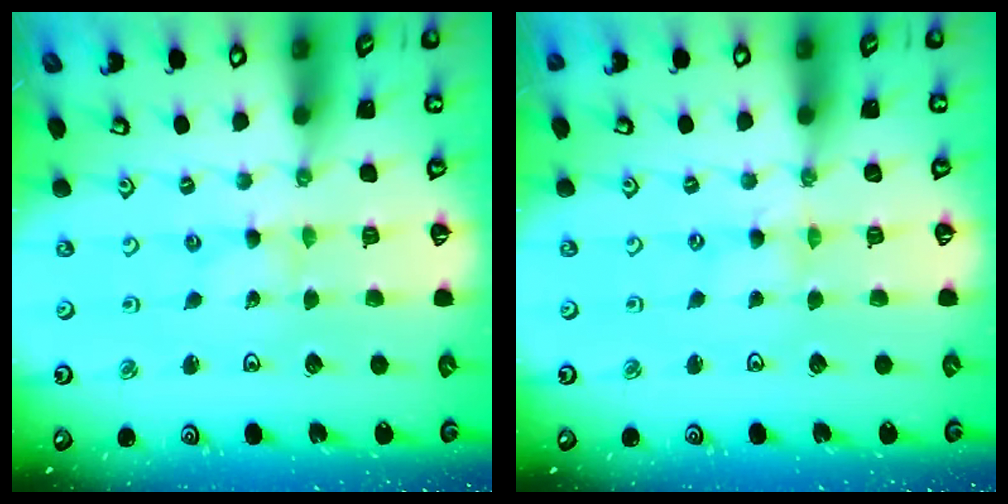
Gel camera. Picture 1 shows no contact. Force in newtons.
{"total": 0.0}